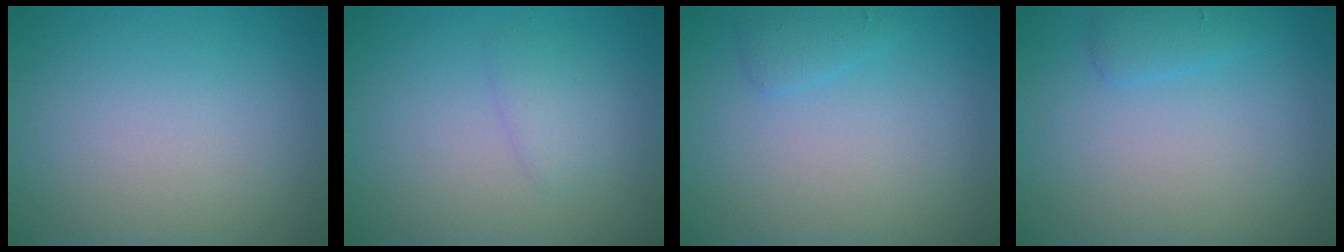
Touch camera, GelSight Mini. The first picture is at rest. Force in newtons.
{"total": 1.5, "press": 1.5, "slide": 0.1}
{"total": 1.2, "press": 1.2, "slide": 0.1}
{"total": 1.3, "press": 1.3, "slide": 0.1}